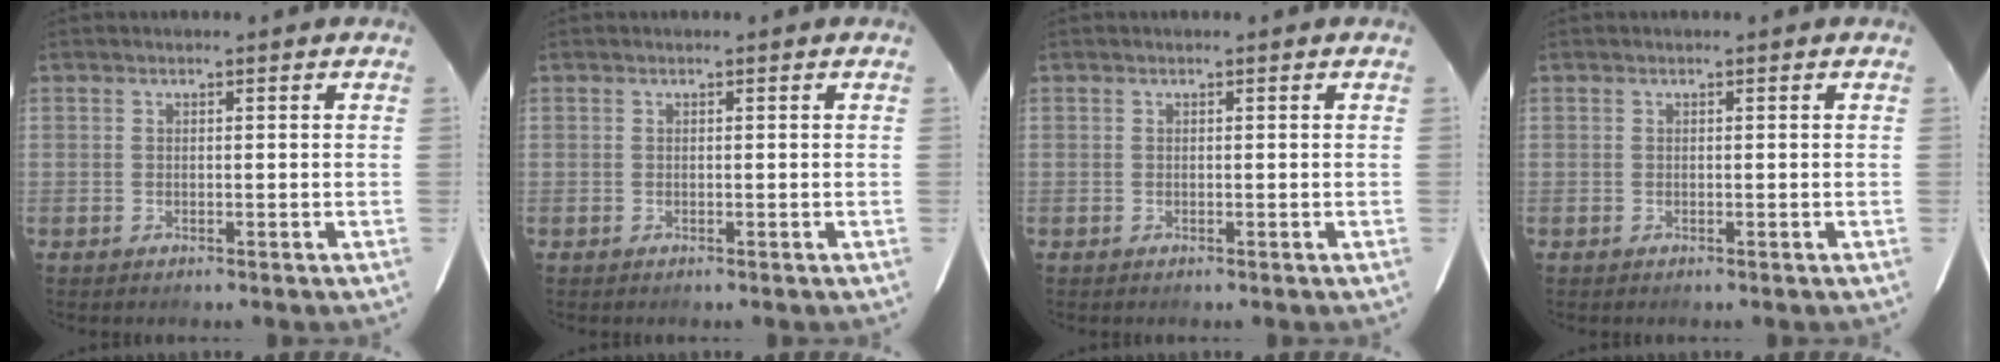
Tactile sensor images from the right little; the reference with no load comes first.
{"total": 0.0}
{"total": 0.0}
{"total": 0.0}